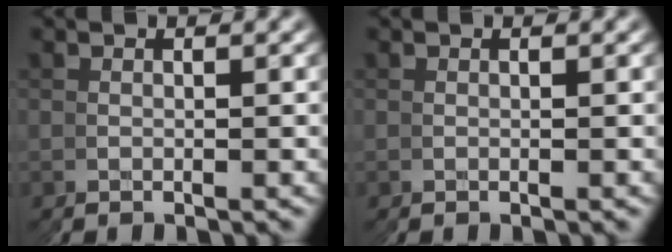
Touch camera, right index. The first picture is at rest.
{"total": 0.0}